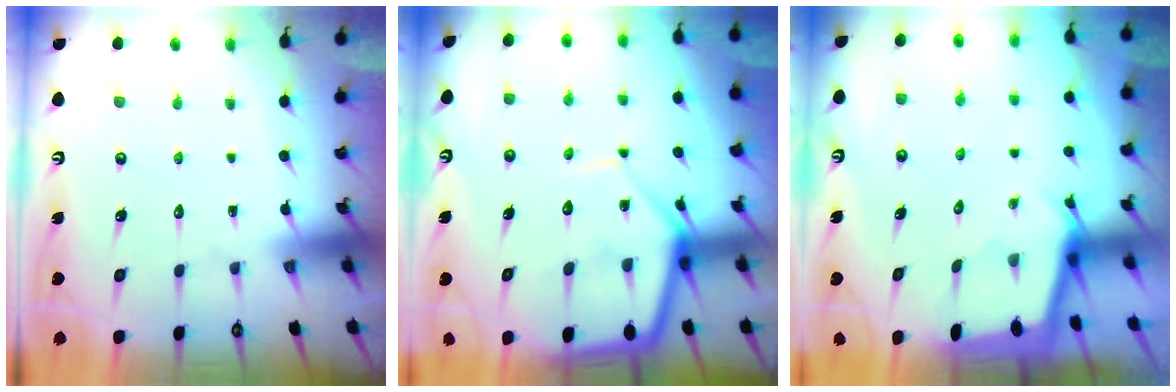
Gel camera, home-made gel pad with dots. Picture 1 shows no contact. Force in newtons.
{"total": 12.0, "press": 12.0, "slide": 1.2}
{"total": 1.5, "press": 1.5, "slide": 0.2}